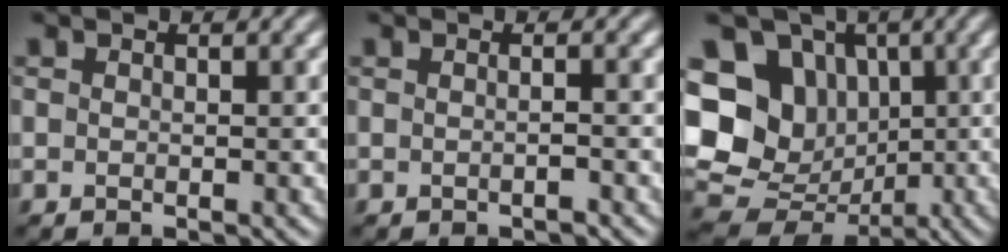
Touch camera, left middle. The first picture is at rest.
{"total": 1.0, "force": [-0.3, 0.3, 0.9], "torque": [-0.009, 0.001, -0.008]}
{"total": 17.4, "force": [1.7, 15.3, 8.1], "torque": [-0.186, 0.024, 0.012]}